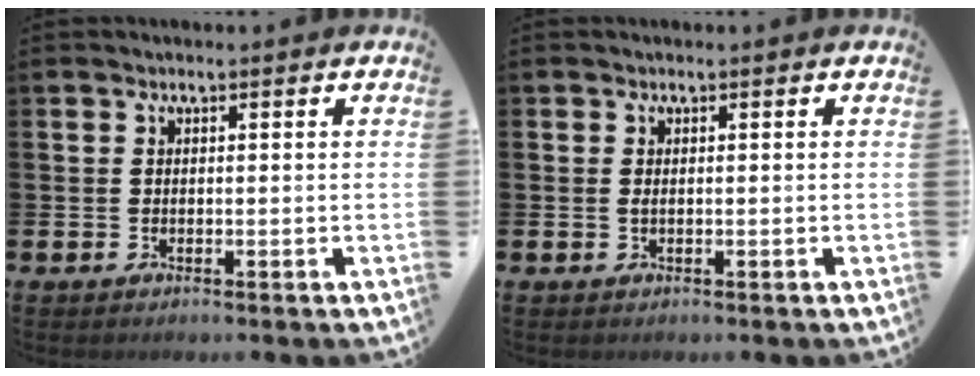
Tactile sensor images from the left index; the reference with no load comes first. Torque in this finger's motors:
{"motor_torque": [0.21, 0.01, 0.14, 0.04]}